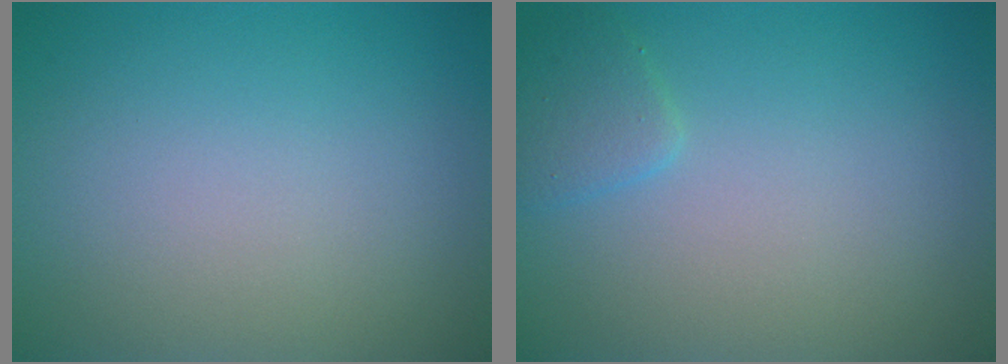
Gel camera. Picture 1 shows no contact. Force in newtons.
{"total": 1.5, "press": 1.5, "slide": 0.1}